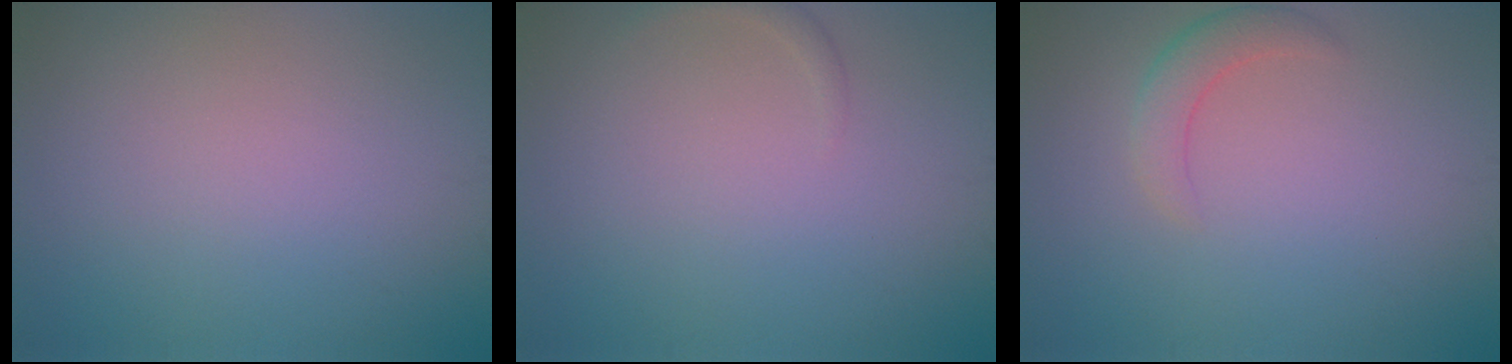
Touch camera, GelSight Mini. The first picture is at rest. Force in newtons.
{"total": 0.7, "press": 0.7, "slide": 0.0}
{"total": 2.2, "press": 2.1, "slide": 0.2}